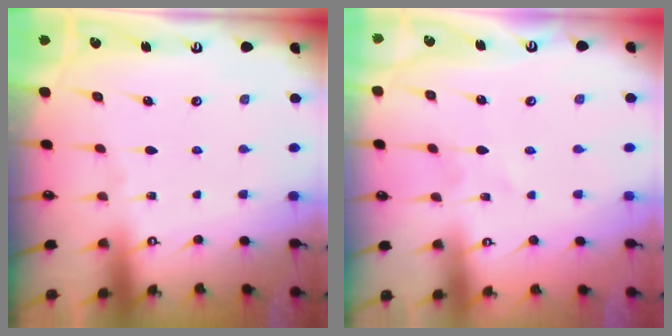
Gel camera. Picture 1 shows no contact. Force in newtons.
{"total": 1.2, "press": 1.2, "slide": 0.1}